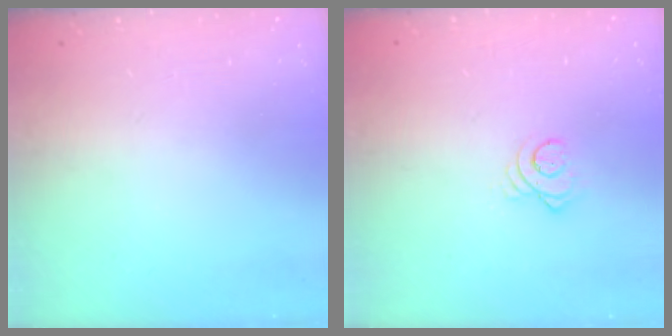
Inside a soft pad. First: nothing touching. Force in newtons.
{"total": 3.2, "press": 3.2, "slide": 0.1}